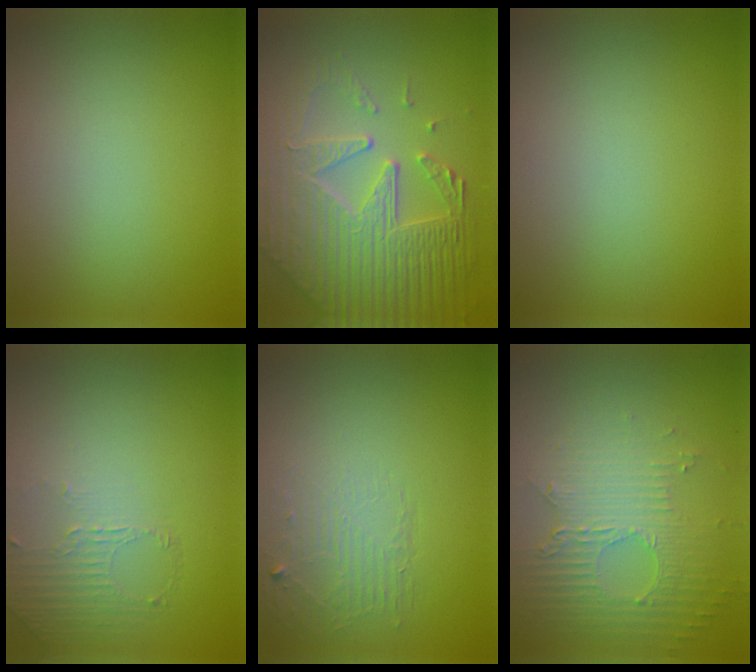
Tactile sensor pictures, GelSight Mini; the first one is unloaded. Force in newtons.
{"total": 7.8, "press": 5.9, "slide": 5.0}
{"total": 0.0}
{"total": 1.4, "press": 0.6, "slide": 1.2}
{"total": 1.8, "press": 0.4, "slide": 1.8}
{"total": 4.5, "press": 3.1, "slide": 3.2}